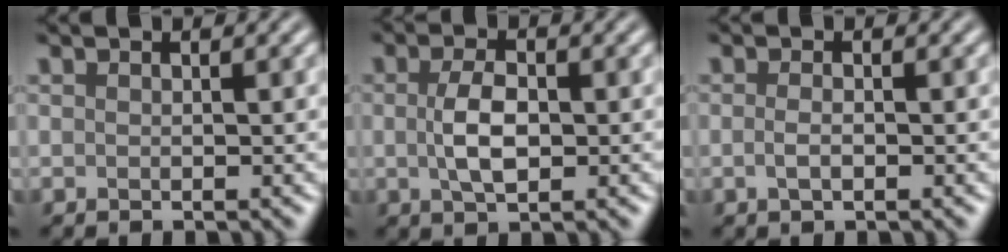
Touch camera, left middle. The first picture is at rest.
{"total": 3.4, "force": [0.0, 1.8, 2.9], "torque": [-0.064, -0.002, 0.000]}
{"total": 1.2, "force": [-0.3, 0.5, 1.1], "torque": [-0.024, -0.002, -0.008]}